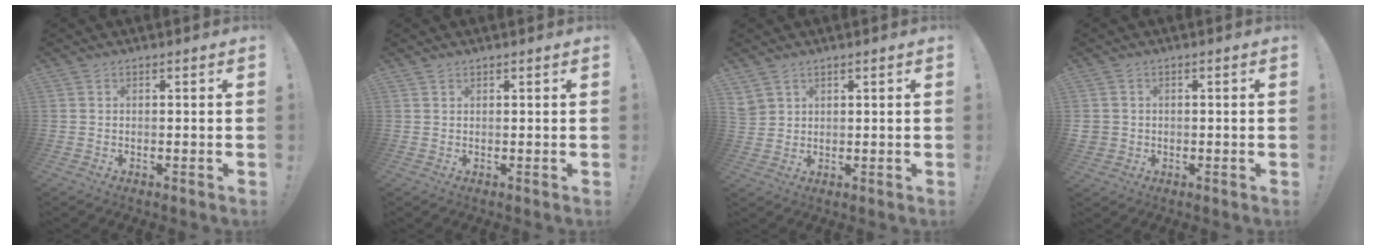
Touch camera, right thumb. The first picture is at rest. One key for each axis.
{"total": 0.7, "fx": 0.6, "fy": 0.2, "fz": 0.2, "tx": 0.003, "ty": -0.004, "tz": 0.011}
{"total": 3.9, "fx": 2.7, "fy": 2.7, "fz": 0.9, "tx": -0.014, "ty": -0.014, "tz": 0.052}
{"total": 2.8, "fx": 0.2, "fy": 2.7, "fz": 0.9, "tx": -0.013, "ty": 0.002, "tz": 0.005}